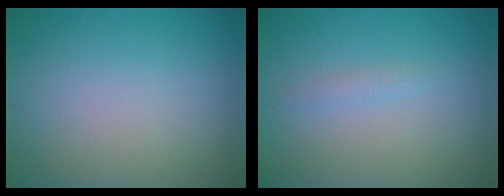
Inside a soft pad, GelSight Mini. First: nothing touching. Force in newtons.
{"total": 0.9, "press": 0.9, "slide": 0.0}